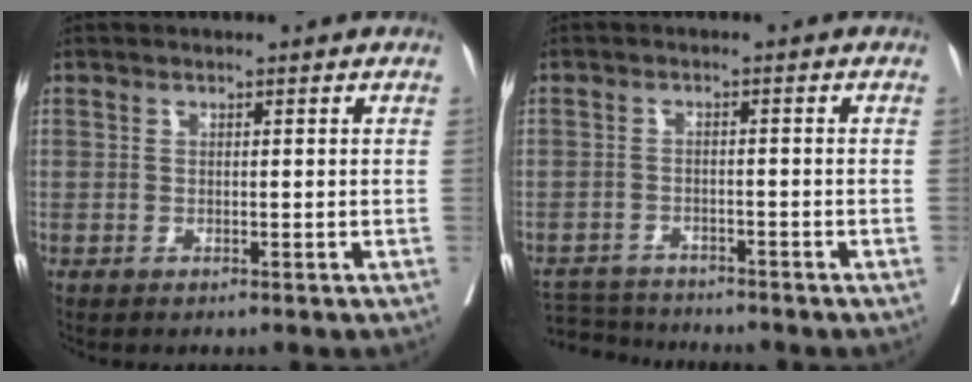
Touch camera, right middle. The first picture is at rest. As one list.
[{"total": 5.8, "force": [-5.7, 0.5, 0.2], "torque": [-0.001, -0.007, -0.100]}]